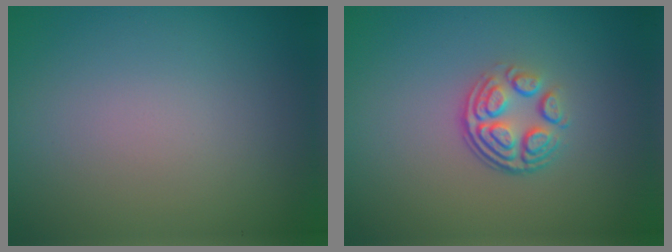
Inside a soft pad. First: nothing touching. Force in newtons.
{"total": 3.9, "press": 2.7, "slide": 2.8}